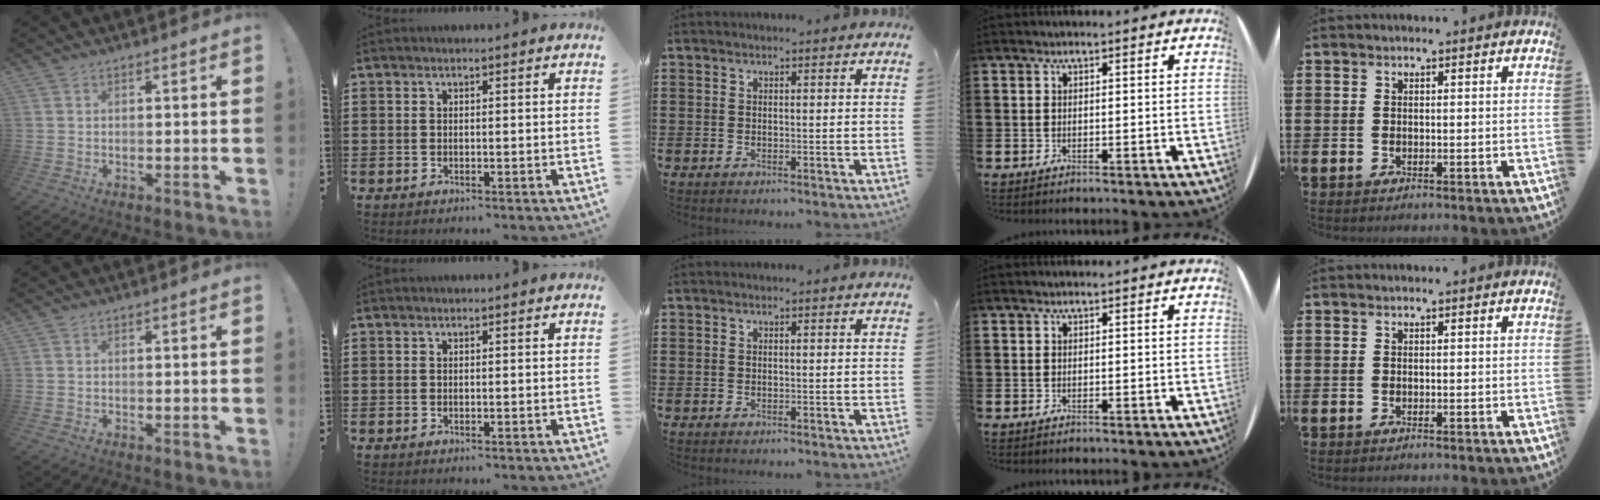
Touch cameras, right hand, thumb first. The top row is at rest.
{}